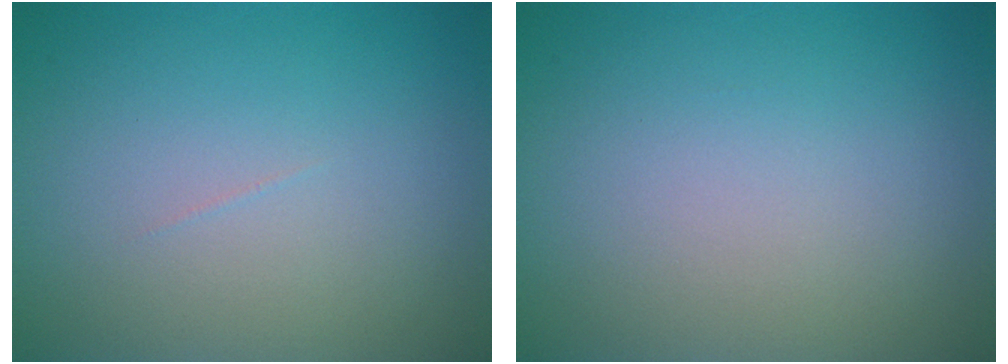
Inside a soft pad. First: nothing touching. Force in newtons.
{"total": 0.0}